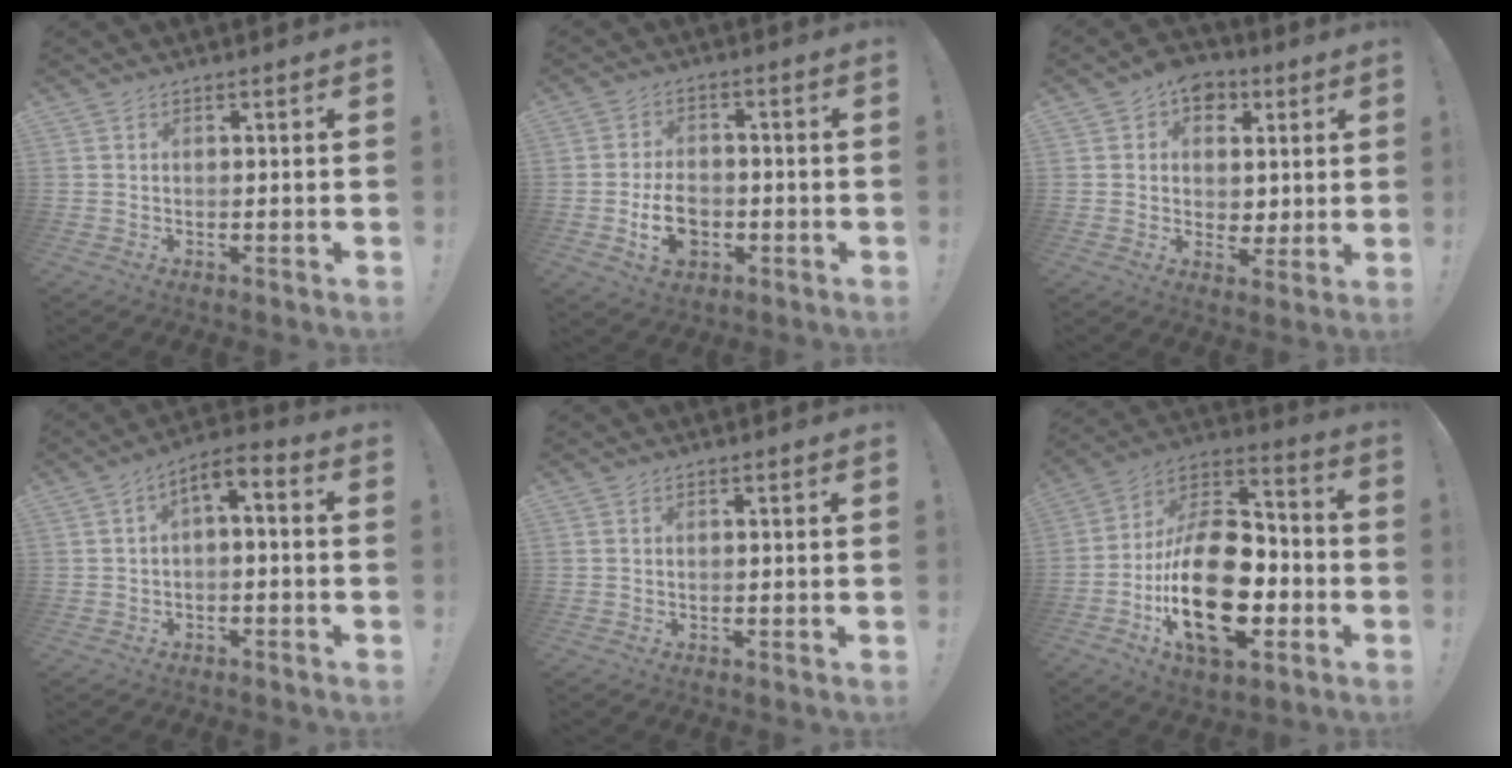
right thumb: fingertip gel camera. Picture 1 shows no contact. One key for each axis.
{"total": 9.4, "fx": -2.6, "fy": 6.8, "fz": 6.0, "tx": -0.090, "ty": 0.006, "tz": -0.046}
{"total": 9.0, "fx": 3.2, "fy": 7.9, "fz": 2.9, "tx": -0.026, "ty": -0.012, "tz": 0.066}
{"total": 4.5, "fx": -0.6, "fy": 1.9, "fz": 4.0, "tx": -0.061, "ty": 0.002, "tz": -0.012}
{"total": 0.0}
{"total": 27.9, "fx": -7.4, "fy": 15.4, "fz": 22.0, "tx": -0.396, "ty": 0.036, "tz": -0.114}